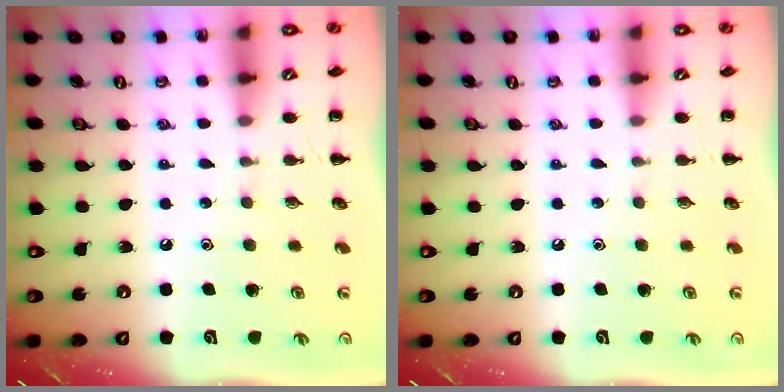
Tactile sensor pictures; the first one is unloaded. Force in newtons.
{"total": 0.0}